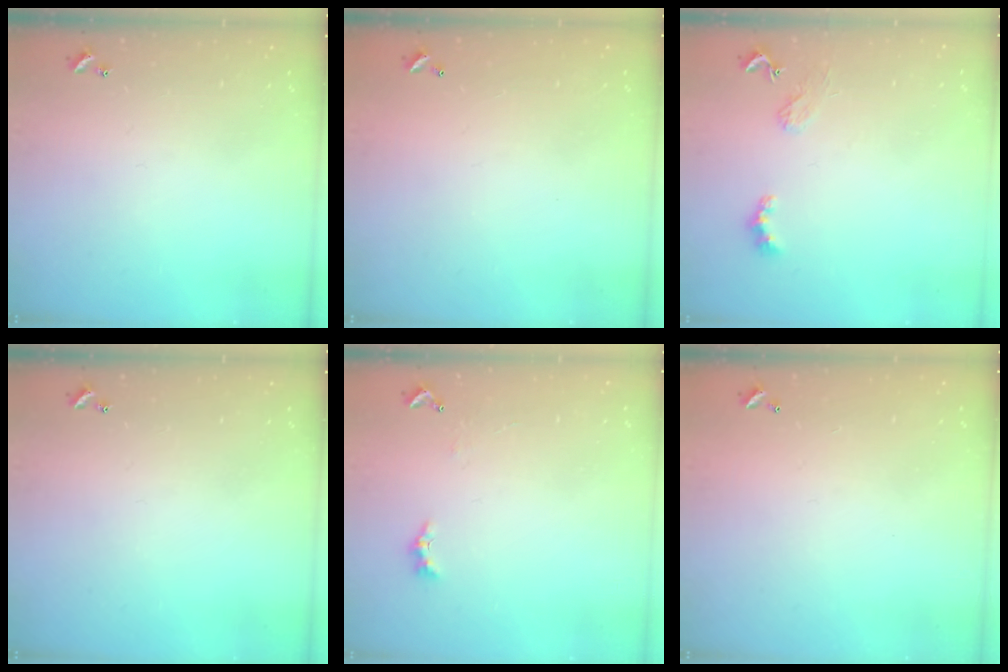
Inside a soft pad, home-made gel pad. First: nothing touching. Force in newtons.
{"total": 2.8, "press": 2.8, "slide": 0.1}
{"total": 2.4, "press": 2.3, "slide": 0.5}
{"total": 0.0}
{"total": 2.0, "press": 1.9, "slide": 0.6}
{"total": 2.9, "press": 2.9, "slide": 0.1}